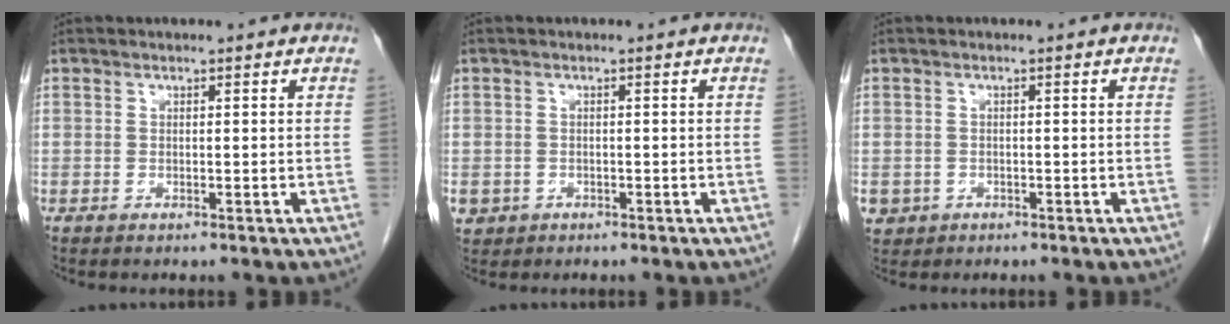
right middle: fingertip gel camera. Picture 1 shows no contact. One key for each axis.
{"total": 2.8, "fx": -1.3, "fy": 2.5, "fz": 0.5, "tx": -0.009, "ty": 0.002, "tz": -0.018}
{"total": 3.3, "fx": -1.5, "fy": 2.8, "fz": 0.5, "tx": -0.009, "ty": 0.003, "tz": -0.022}